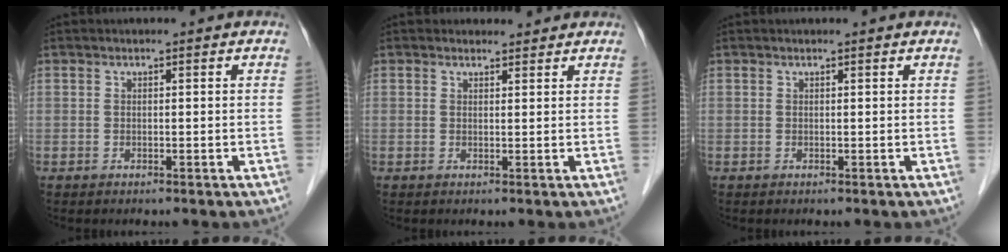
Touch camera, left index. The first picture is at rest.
{"total": 1.8, "force": [1.6, 0.7, -0.1], "torque": [-0.003, 0.006, 0.019]}
{"total": 0.6, "force": [0.6, 0.0, 0.1], "torque": [-0.006, 0.001, 0.007]}